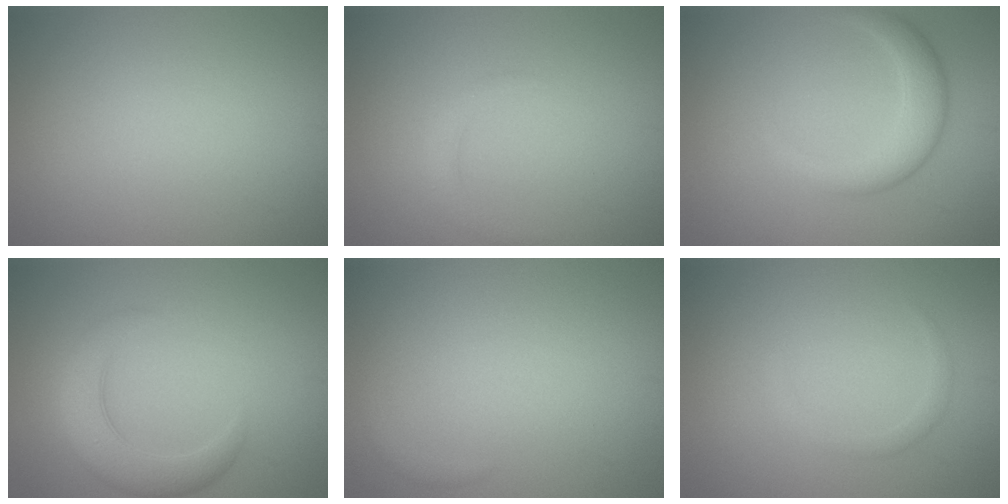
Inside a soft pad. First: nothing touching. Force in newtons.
{"total": 1.1, "press": 1.1, "slide": 0.0}
{"total": 3.5, "press": 3.5, "slide": 0.2}
{"total": 4.4, "press": 4.4, "slide": 0.1}
{"total": 0.7, "press": 0.7, "slide": 0.1}
{"total": 0.9, "press": 0.9, "slide": 0.1}